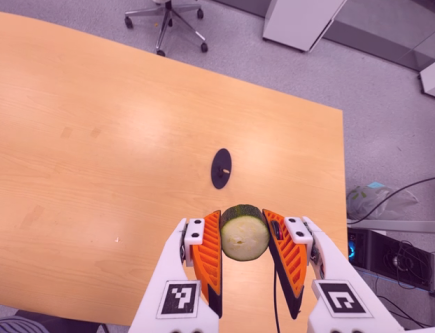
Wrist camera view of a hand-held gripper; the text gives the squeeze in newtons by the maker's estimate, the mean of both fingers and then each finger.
{"total": 9.8, "left": 9.2, "right": 10.3}